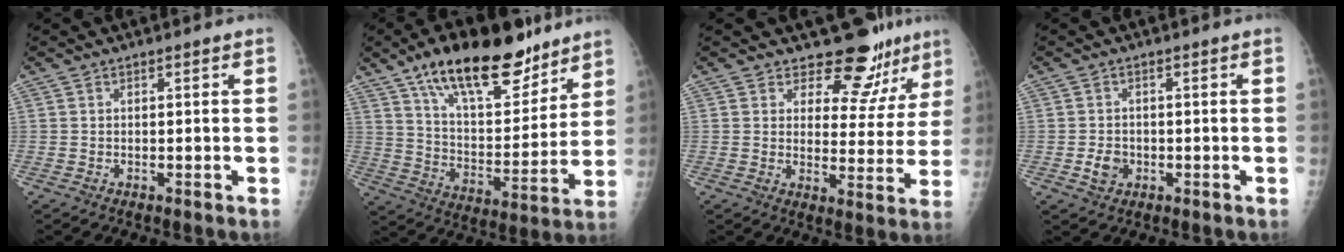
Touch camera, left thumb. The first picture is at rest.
{"total": 22.9, "force": [15.4, 9.5, 14.0], "torque": [-0.184, -0.062, 0.256]}
{"total": 11.1, "force": [9.6, 5.3, 1.9], "torque": [0.023, -0.072, 0.109]}
{"total": 3.1, "force": [-0.8, 2.5, 1.6], "torque": [-0.020, 0.002, -0.012]}